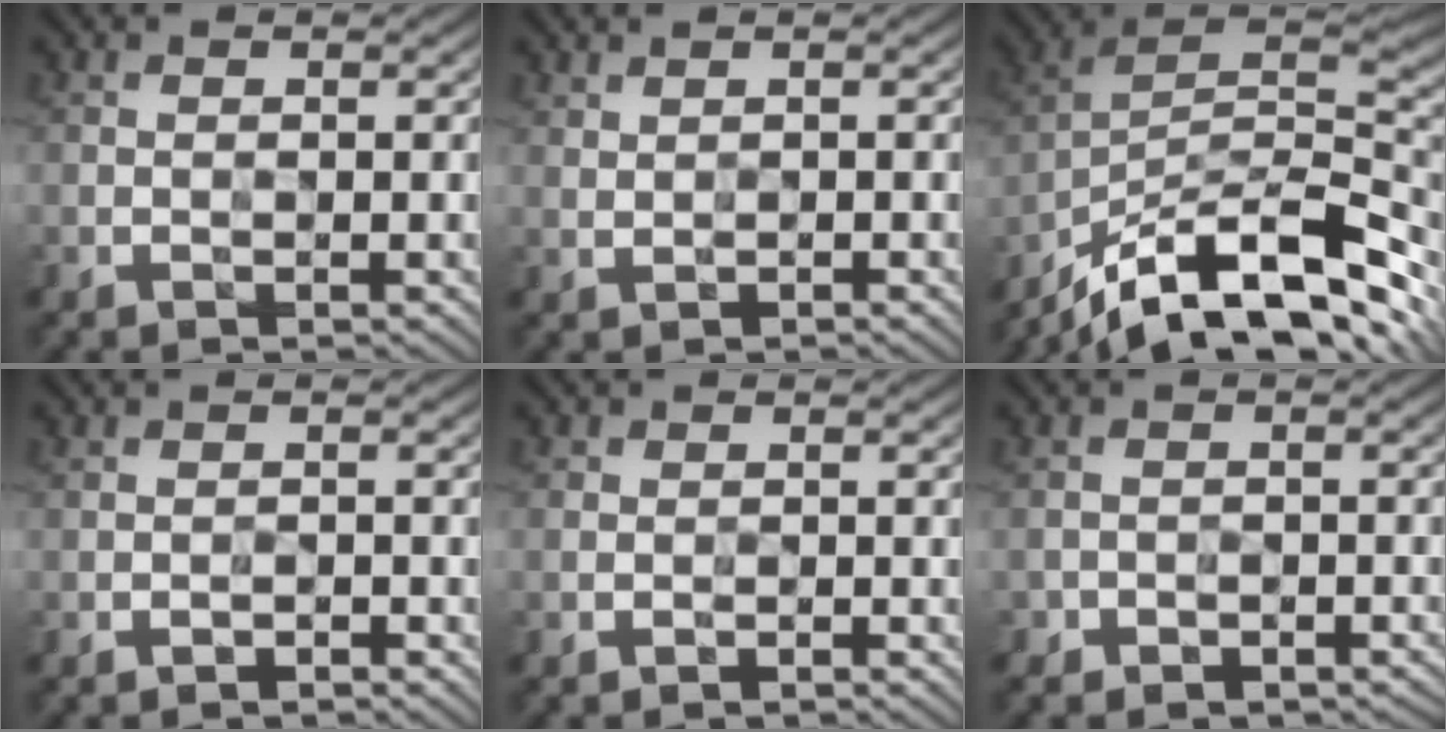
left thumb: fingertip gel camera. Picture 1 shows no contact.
{"total": 0.8, "force": [0.7, 0.3, 0.4], "torque": [-0.012, 0.000, 0.017]}
{"total": 16.7, "force": [-10.7, 6.4, 11.2], "torque": [-0.240, -0.011, -0.183]}
{"total": 0.9, "force": [-0.8, 0.2, 0.4], "torque": [-0.005, 0.001, -0.015]}
{"total": 0.7, "force": [-0.6, 0.5, 0.1], "torque": [0.002, -0.002, -0.014]}
{"total": 2.0, "force": [-1.6, 1.2, 0.3], "torque": [0.000, 0.004, -0.028]}